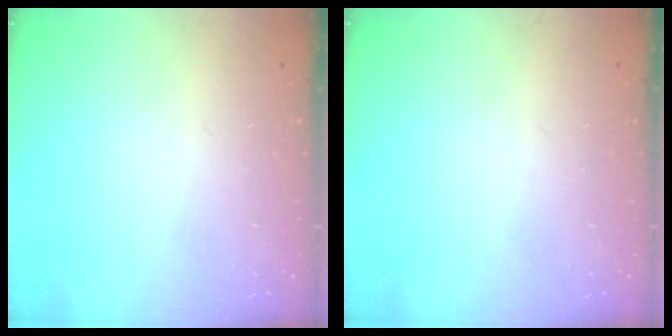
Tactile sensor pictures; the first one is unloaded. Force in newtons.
{"total": 0.0}